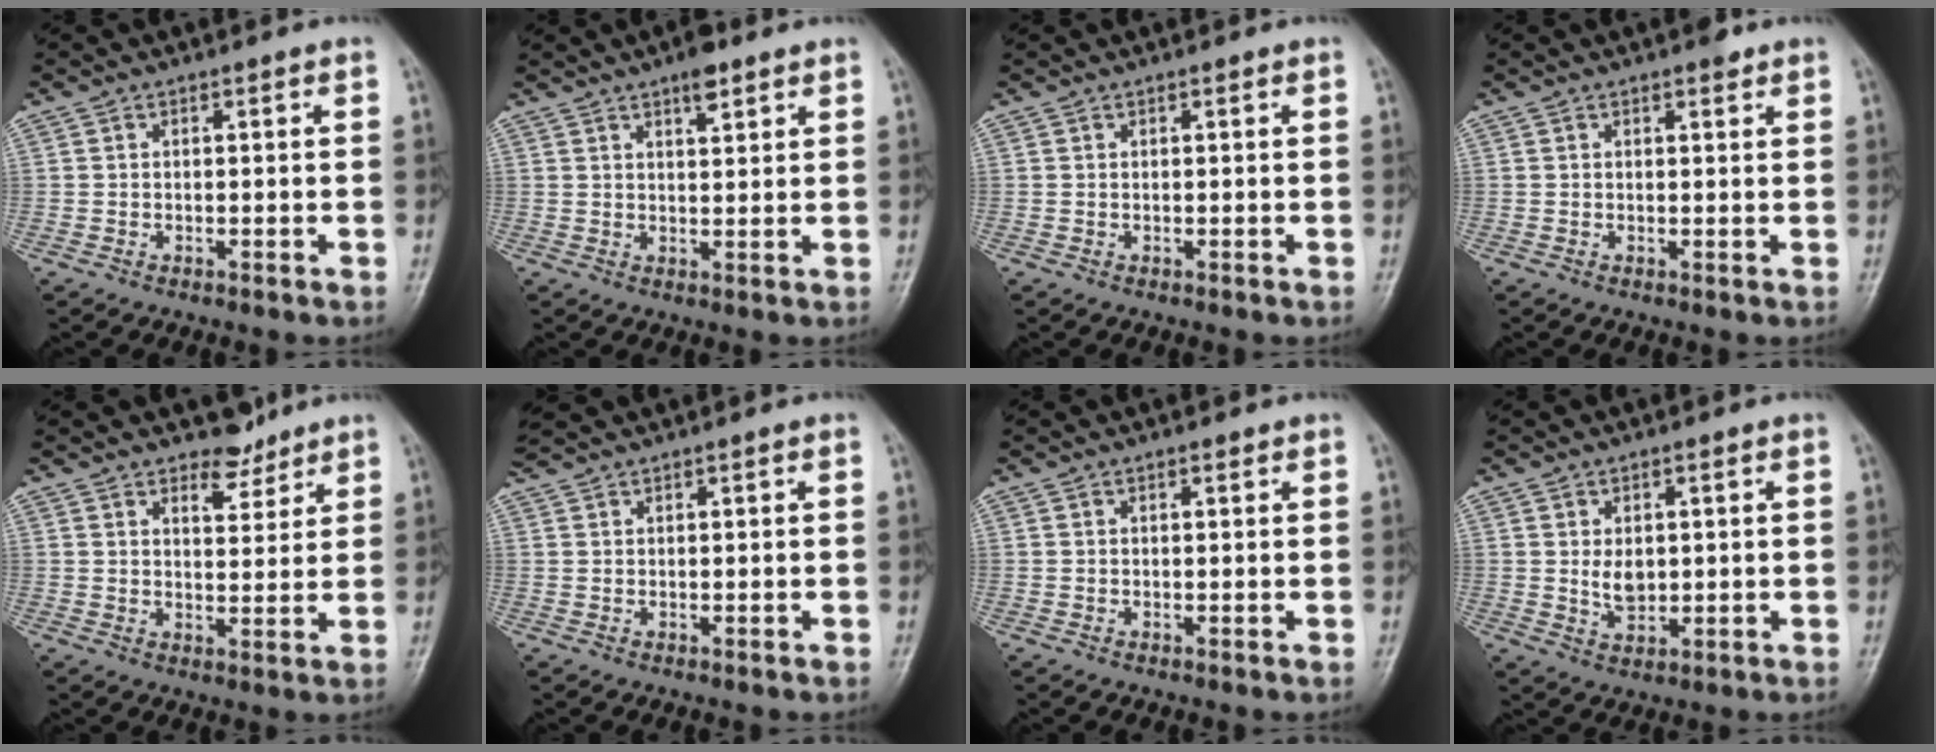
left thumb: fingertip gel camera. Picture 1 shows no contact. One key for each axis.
{"total": 4.2, "fx": 2.8, "fy": 1.4, "fz": 2.8, "tx": -0.034, "ty": -0.011, "tz": 0.042}
{"total": 0.0}
{"total": 1.9, "fx": 1.3, "fy": 0.8, "fz": 1.1, "tx": -0.009, "ty": -0.004, "tz": 0.015}
{"total": 4.9, "fx": 4.1, "fy": 2.3, "fz": 1.5, "tx": -0.001, "ty": -0.032, "tz": 0.067}
{"total": 2.8, "fx": 2.6, "fy": -0.1, "fz": 1.0, "tx": -0.018, "ty": 0.019, "tz": 0.052}
{"total": 0.9, "fx": 0.8, "fy": 0.3, "fz": 0.4, "tx": -0.007, "ty": -0.005, "tz": 0.010}
{"total": 3.8, "fx": 0.8, "fy": 2.6, "fz": 2.7, "tx": -0.034, "ty": -0.012, "tz": 0.022}